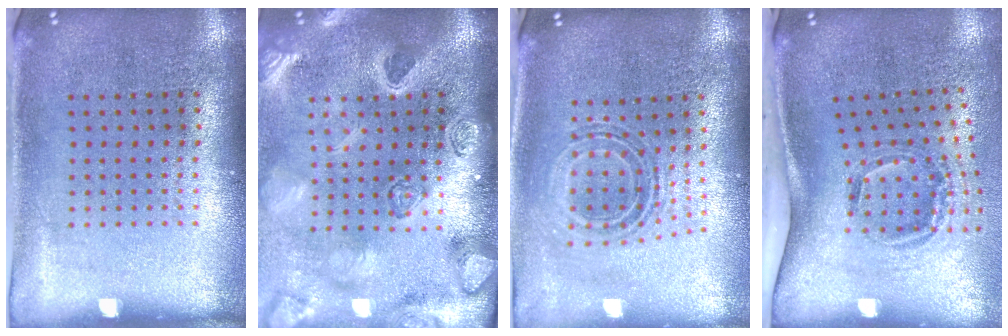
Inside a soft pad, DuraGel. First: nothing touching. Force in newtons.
{"total": 3.9, "press": 3.1, "slide": 2.4}
{"total": 0.7, "press": 0.7, "slide": 0.3}
{"total": 2.0, "press": 1.2, "slide": 1.7}